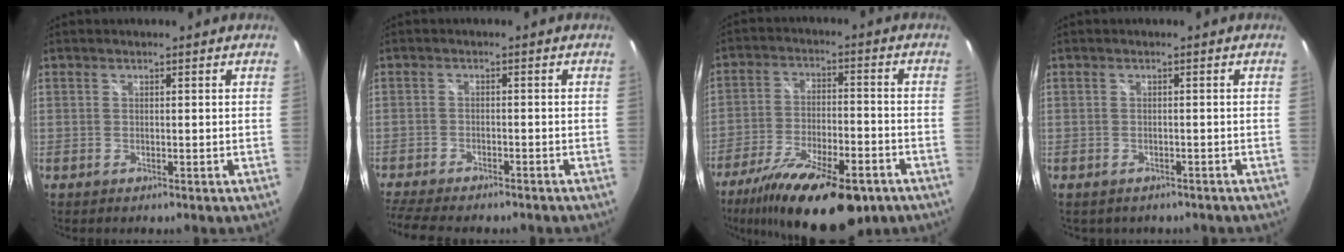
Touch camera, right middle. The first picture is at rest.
{"total": 10.9, "force": [-9.3, 2.7, 5.0], "torque": [-0.121, -0.031, -0.152]}
{"total": 21.1, "force": [-14.3, 7.1, 13.7], "torque": [-0.253, -0.043, -0.223]}
{"total": 2.6, "force": [-1.9, 1.6, 0.8], "torque": [-0.019, -0.011, -0.023]}